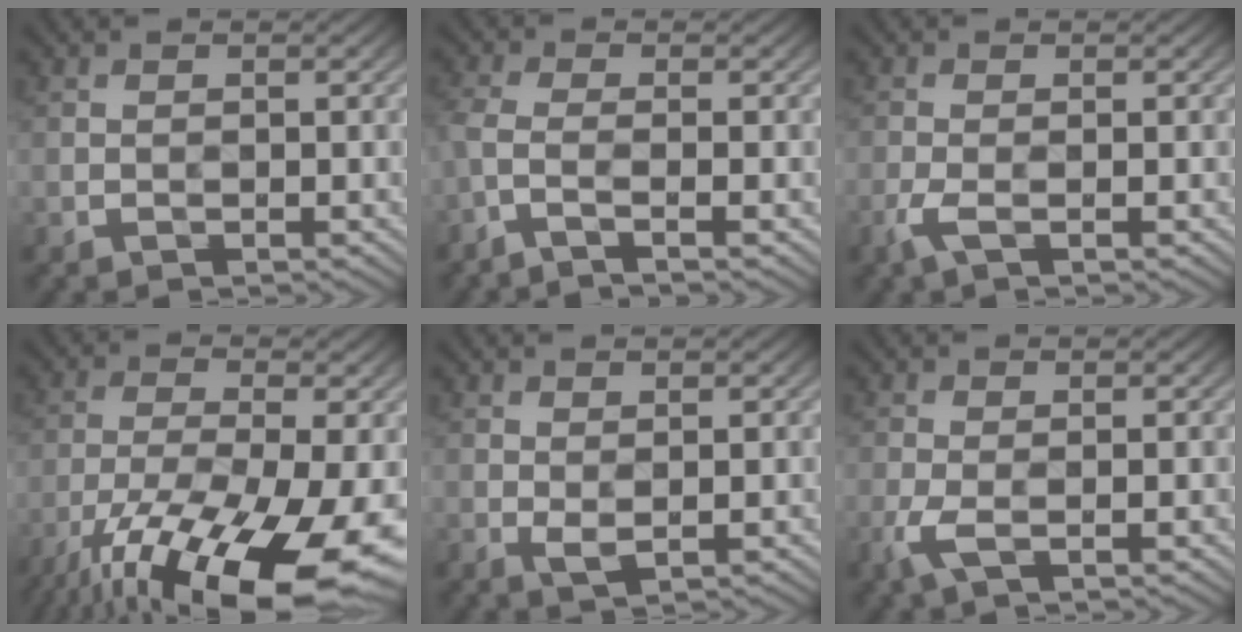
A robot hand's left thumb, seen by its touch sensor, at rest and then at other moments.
{"total": 3.0, "force": [-1.6, 0.6, 2.5], "torque": [-0.048, 0.002, -0.054]}
{"total": 2.0, "force": [-1.0, 0.5, 1.7], "torque": [-0.047, 0.001, -0.025]}
{"total": 18.8, "force": [-11.6, 5.8, 13.5], "torque": [-0.267, -0.050, -0.189]}
{"total": 1.4, "force": [0.3, 0.6, 1.2], "torque": [-0.030, 0.000, 0.010]}
{"total": 2.4, "force": [-0.9, 0.7, 2.1], "torque": [-0.060, -0.003, -0.024]}